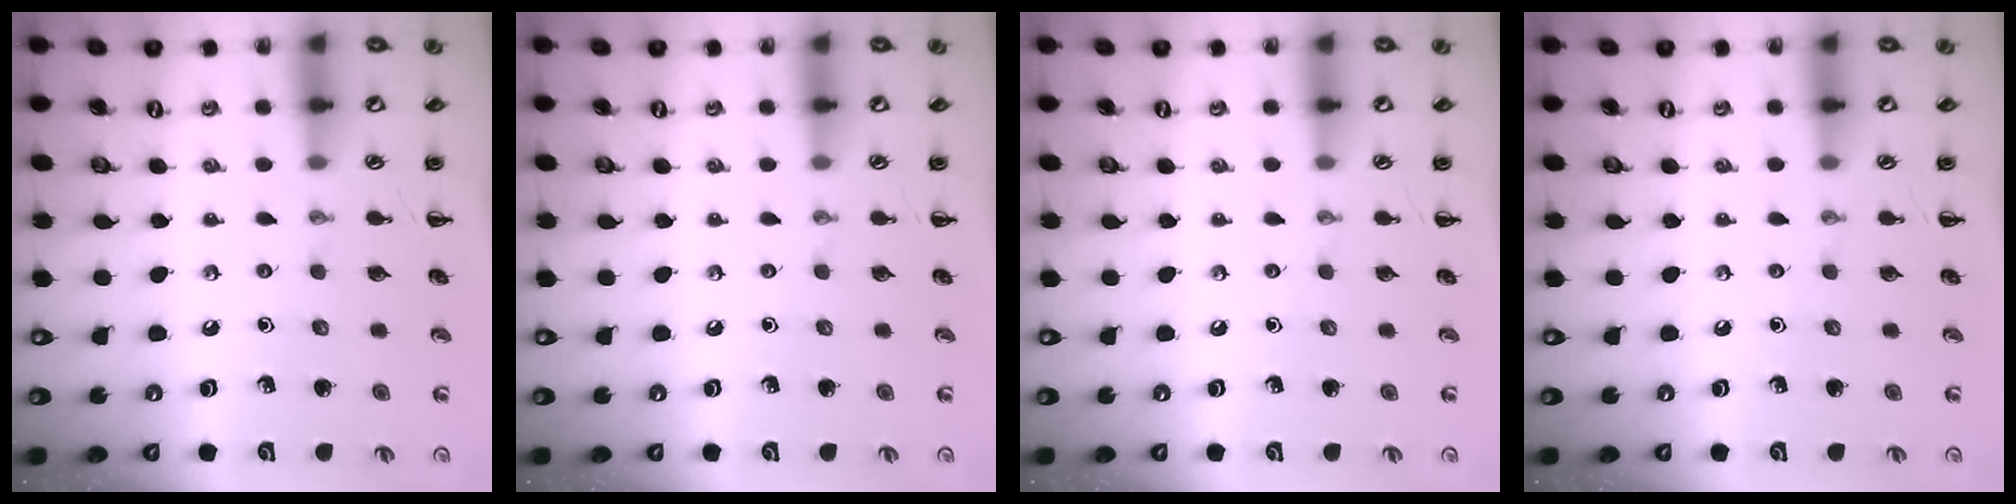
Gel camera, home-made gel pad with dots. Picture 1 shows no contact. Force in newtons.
{"total": 0.0}
{"total": 0.0}
{"total": 0.0}